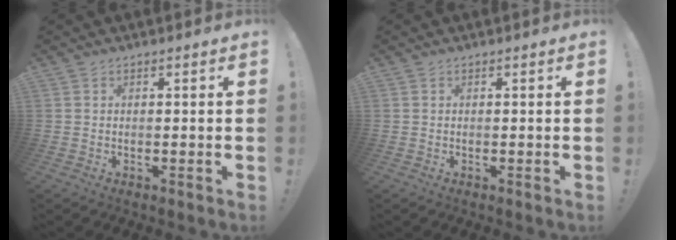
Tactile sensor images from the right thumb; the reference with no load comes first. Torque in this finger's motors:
{"motor_torque": [-0.25, -0.05, -0.17, 0.13, 0.04]}